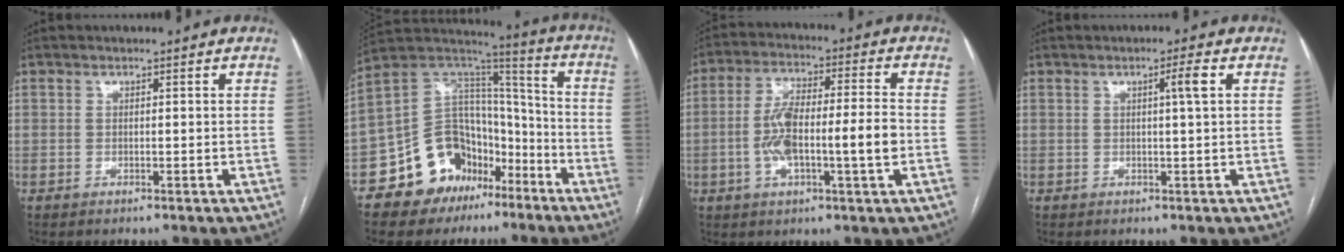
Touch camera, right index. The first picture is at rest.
{"total": 16.5, "force": [-9.3, 11.5, 7.4], "torque": [-0.123, 0.087, -0.149]}
{"total": 11.5, "force": [-1.9, 2.0, 11.2], "torque": [-0.212, 0.019, -0.033]}
{"total": 2.5, "force": [0.6, -0.5, 2.4], "torque": [-0.038, 0.000, 0.011]}